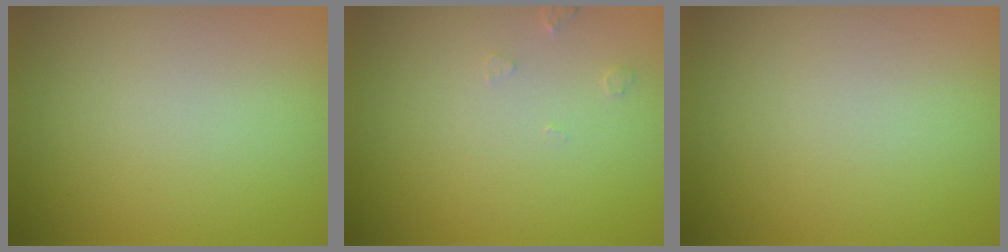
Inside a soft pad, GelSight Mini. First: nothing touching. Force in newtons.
{"total": 0.9, "press": 0.9, "slide": 0.2}
{"total": 0.0}